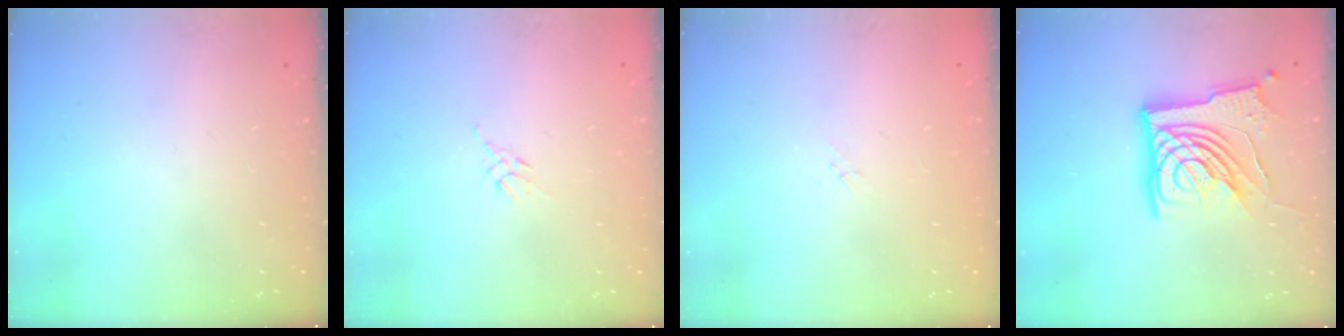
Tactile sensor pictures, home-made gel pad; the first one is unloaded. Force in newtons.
{"total": 2.6, "press": 2.5, "slide": 0.7}
{"total": 1.7, "press": 1.6, "slide": 0.2}
{"total": 17.1, "press": 16.9, "slide": 2.3}